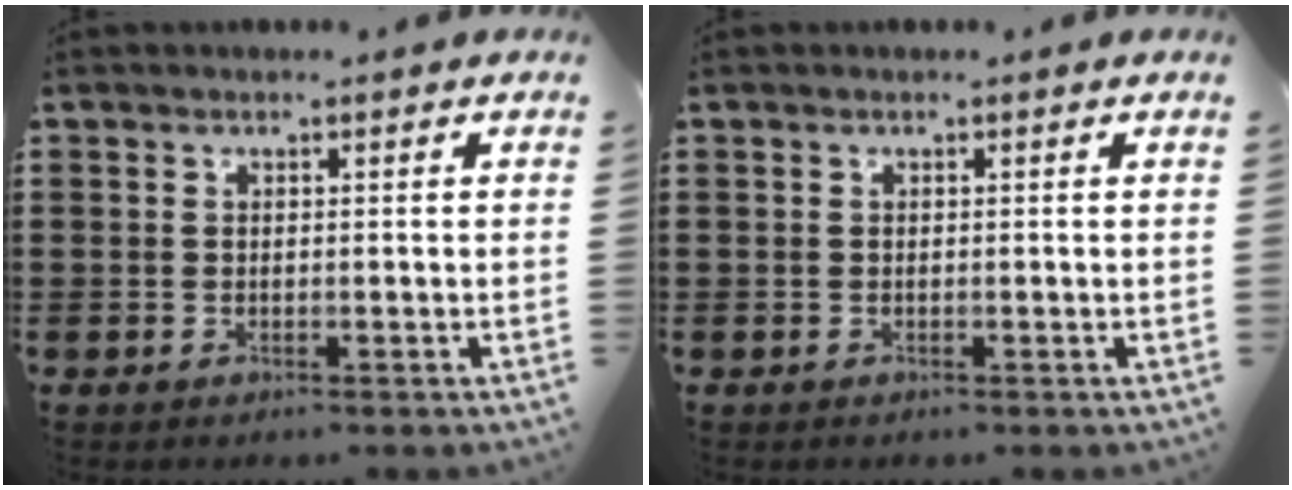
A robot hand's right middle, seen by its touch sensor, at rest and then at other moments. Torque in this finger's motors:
{"motor_torque": [-0.81, -1.07, 0.05, 0.01]}